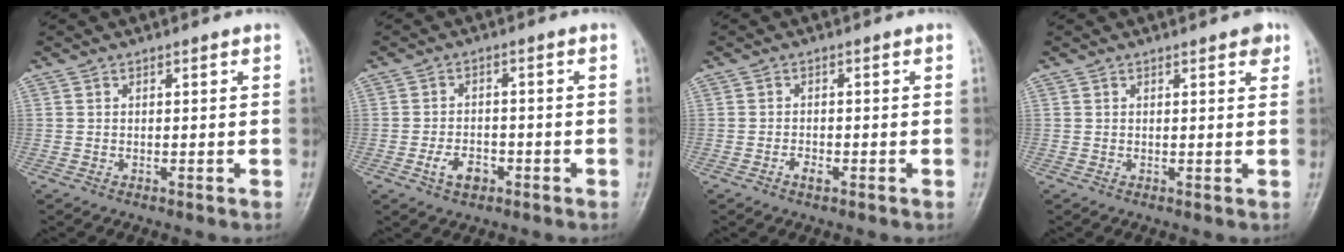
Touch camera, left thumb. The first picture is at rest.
{"total": 4.6, "force": [-2.3, 2.9, 2.7], "torque": [-0.040, 0.017, -0.040]}
{"total": 1.7, "force": [-1.1, 0.9, 1.0], "torque": [-0.017, 0.006, -0.020]}
{"total": 2.1, "force": [1.2, 0.6, 1.6], "torque": [-0.016, -0.003, 0.012]}